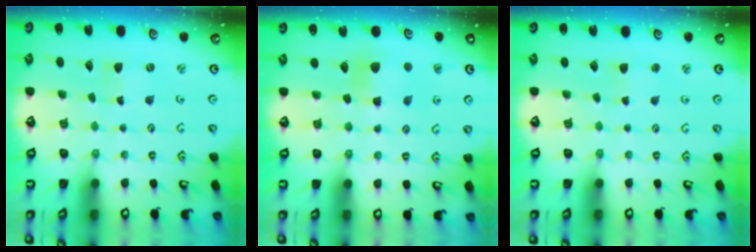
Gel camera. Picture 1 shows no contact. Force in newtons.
{"total": 6.3, "press": 6.3, "slide": 0.4}
{"total": 2.1, "press": 2.1, "slide": 0.3}